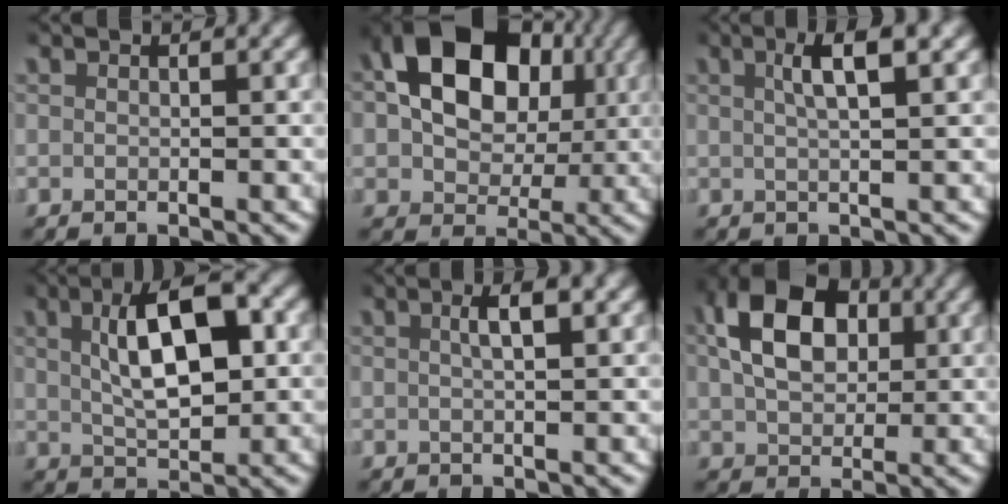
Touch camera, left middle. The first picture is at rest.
{"total": 12.3, "force": [3.3, 8.6, 8.2], "torque": [-0.142, -0.011, 0.058]}
{"total": 3.3, "force": [1.4, 0.3, 3.0], "torque": [-0.056, 0.013, 0.020]}
{"total": 7.0, "force": [1.2, 2.7, 6.4], "torque": [-0.102, 0.013, 0.021]}
{"total": 2.3, "force": [0.7, 0.2, 2.1], "torque": [-0.038, 0.012, 0.009]}
{"total": 9.5, "force": [2.4, 6.6, 6.4], "torque": [-0.124, -0.004, 0.045]}